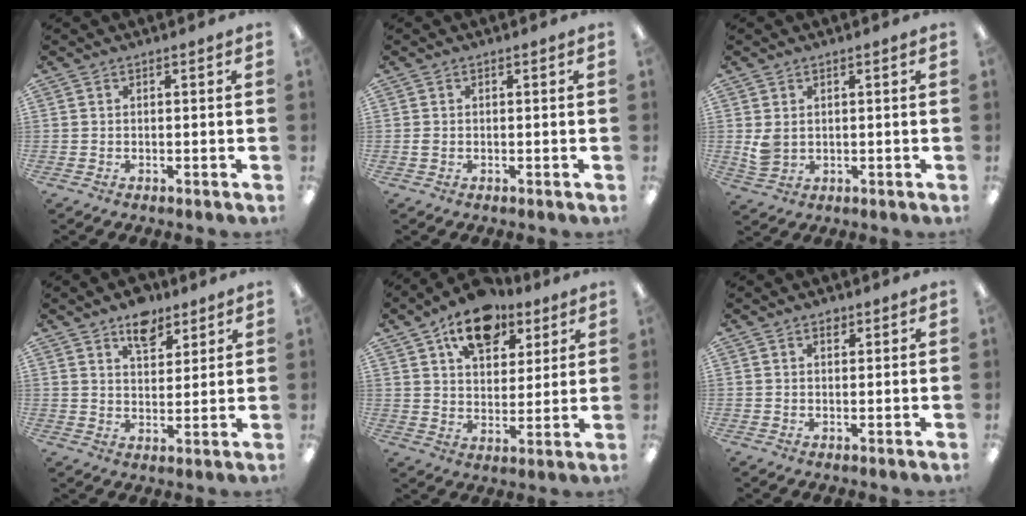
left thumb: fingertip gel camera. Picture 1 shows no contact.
{"total": 0.9, "force": [0.0, 0.6, 0.6], "torque": [-0.013, 0.004, -0.002]}
{"total": 3.8, "force": [1.1, 2.7, 2.4], "torque": [-0.054, -0.005, 0.016]}
{"total": 8.5, "force": [5.9, 4.6, 3.9], "torque": [-0.038, -0.032, 0.101]}
{"total": 13.9, "force": [9.2, 8.1, 6.6], "torque": [-0.086, -0.048, 0.162]}
{"total": 1.7, "force": [1.2, 0.9, 0.8], "torque": [-0.009, -0.002, 0.021]}